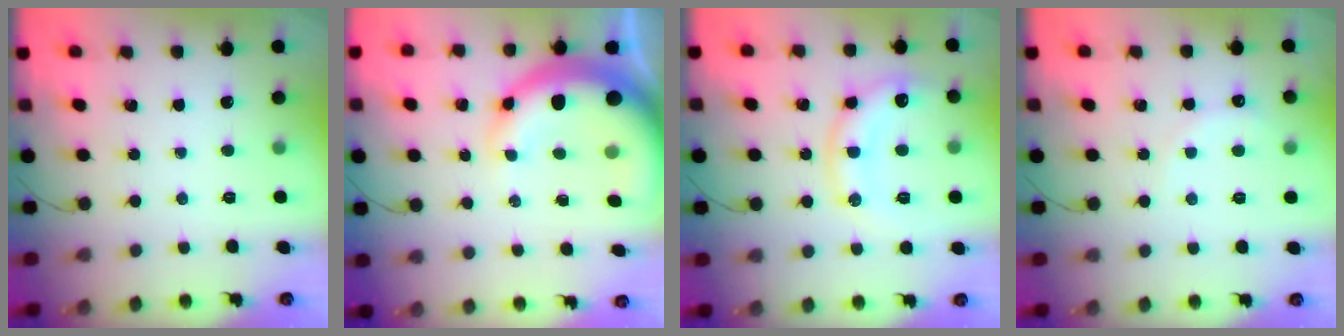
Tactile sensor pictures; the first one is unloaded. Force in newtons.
{"total": 15.2, "press": 14.9, "slide": 2.8}
{"total": 12.6, "press": 12.6, "slide": 1.0}
{"total": 5.8, "press": 5.7, "slide": 1.2}